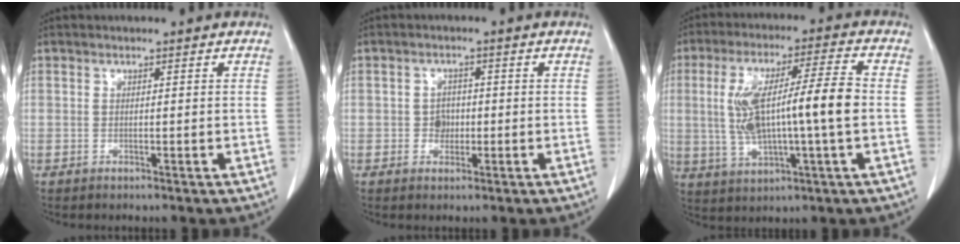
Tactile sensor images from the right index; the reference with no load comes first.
{"total": 2.4, "force": [-0.4, 2.0, 1.2], "torque": [-0.014, 0.006, -0.005]}
{"total": 13.8, "force": [-0.1, 1.7, 13.7], "torque": [-0.262, 0.020, 0.002]}